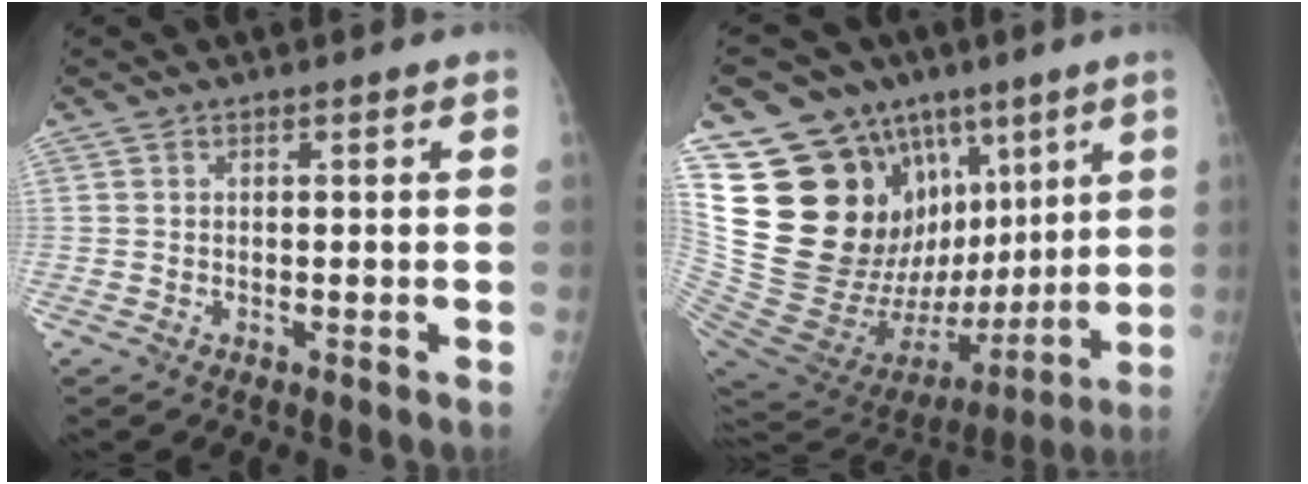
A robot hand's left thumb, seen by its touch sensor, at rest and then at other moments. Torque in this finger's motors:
{"motor_torque": [0.89, 0.46, 1.62, -1.15, 0.44]}